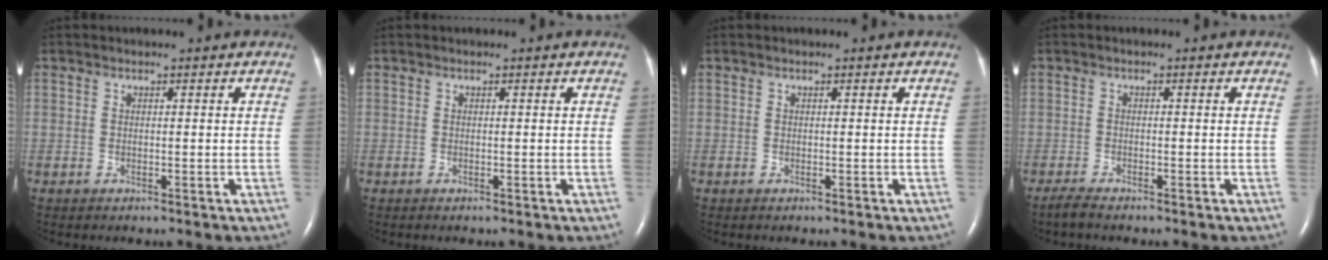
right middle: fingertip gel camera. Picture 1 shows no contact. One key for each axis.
{"total": 0.0}
{"total": 0.0}
{"total": 1.7, "fx": -1.5, "fy": 0.0, "fz": 0.8, "tx": -0.028, "ty": -0.007, "tz": -0.030}